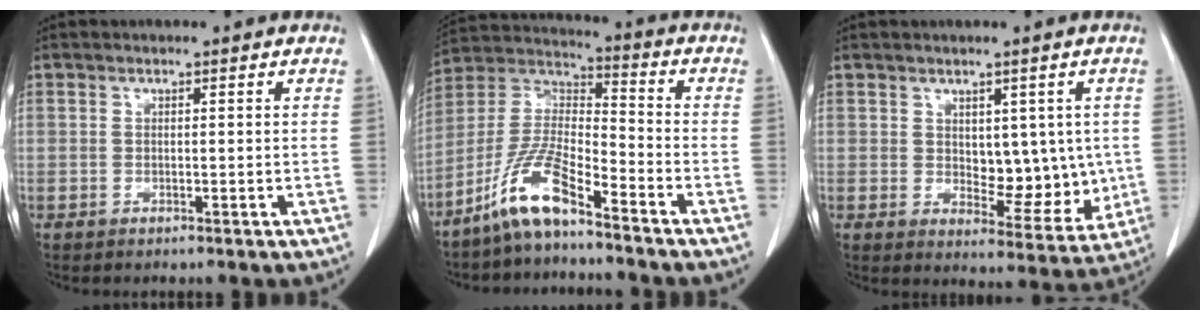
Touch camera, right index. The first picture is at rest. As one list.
[{"total": 10.7, "force": [-7.6, 1.6, 7.3], "torque": [-0.164, 0.002, -0.153]}, {"total": 7.8, "force": [0.8, 4.4, 6.4], "torque": [-0.066, -0.002, 0.029]}]